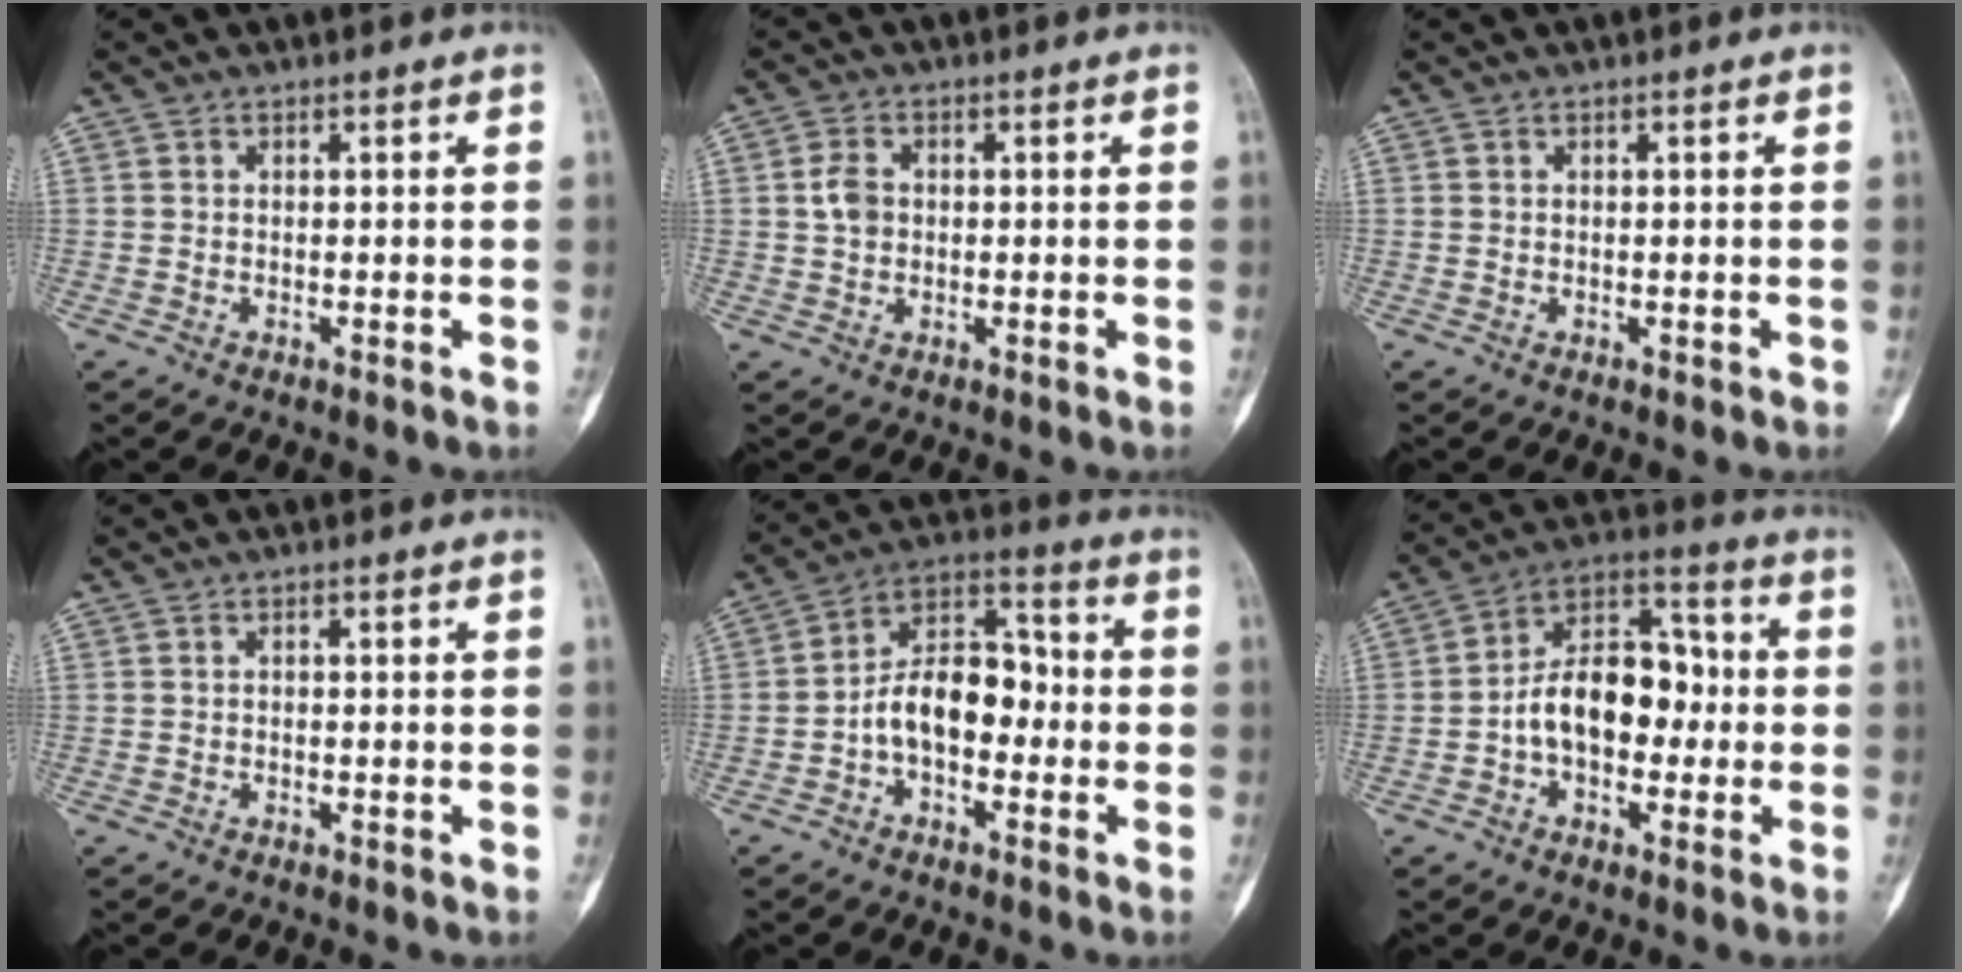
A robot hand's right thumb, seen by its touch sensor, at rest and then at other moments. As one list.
[{"total": 3.6, "force": [0.1, 2.8, 2.3], "torque": [-0.036, 0.004, -0.004]}, {"total": 0.0}, {"total": 0.0}, {"total": 11.9, "force": [-2.5, 7.5, 8.9], "torque": [-0.123, 0.050, -0.056]}, {"total": 14.6, "force": [-1.7, 9.6, 10.9], "torque": [-0.146, 0.051, -0.037]}]